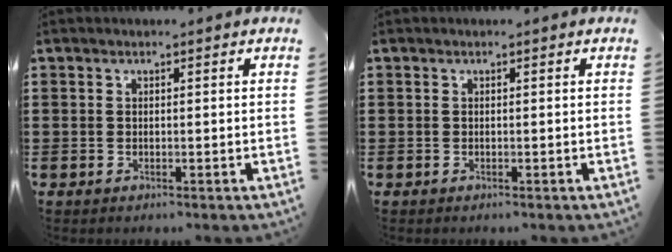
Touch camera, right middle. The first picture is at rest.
{"total": 0.0}